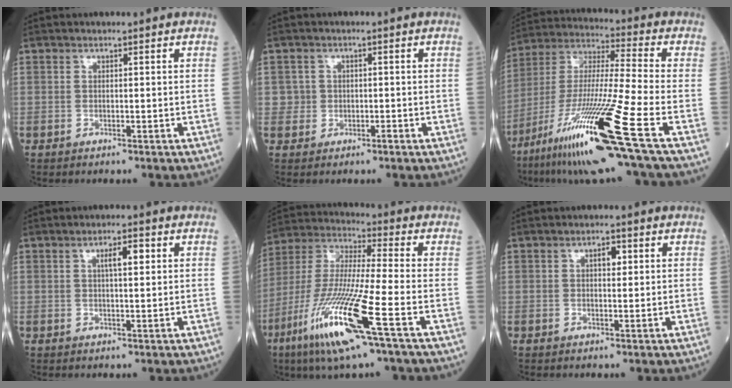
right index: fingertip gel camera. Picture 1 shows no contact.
{"total": 1.9, "force": [-0.2, 1.9, 0.0], "torque": [0.005, 0.006, -0.004]}
{"total": 21.4, "force": [-11.4, -1.2, 18.0], "torque": [-0.358, -0.049, -0.214]}
{"total": 3.3, "force": [1.1, 0.7, 3.0], "torque": [-0.052, 0.005, 0.018]}
{"total": 17.9, "force": [-8.2, 0.5, 16.0], "torque": [-0.356, -0.039, -0.160]}
{"total": 2.1, "force": [0.6, 0.9, 1.7], "torque": [-0.027, 0.003, 0.009]}